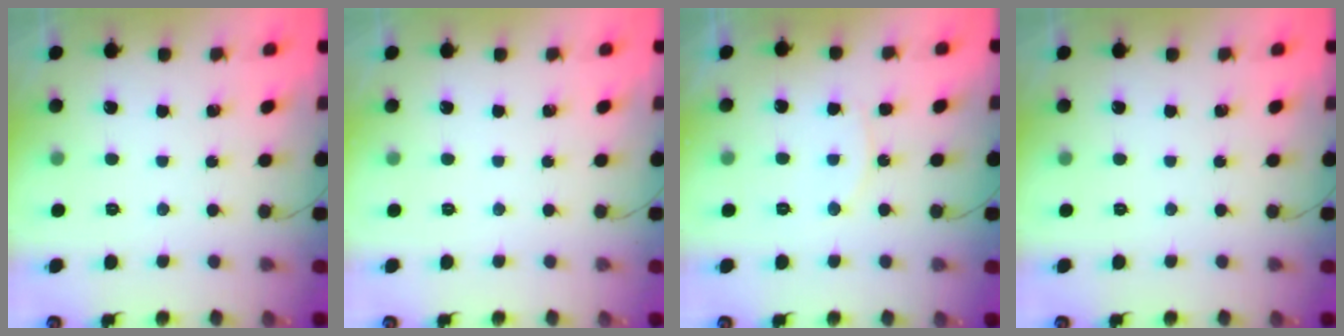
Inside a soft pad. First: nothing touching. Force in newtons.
{"total": 0.0}
{"total": 6.9, "press": 6.9, "slide": 0.7}
{"total": 0.0}